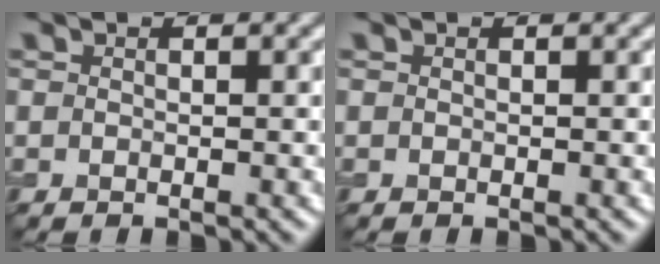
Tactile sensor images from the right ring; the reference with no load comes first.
{"total": 0.0}